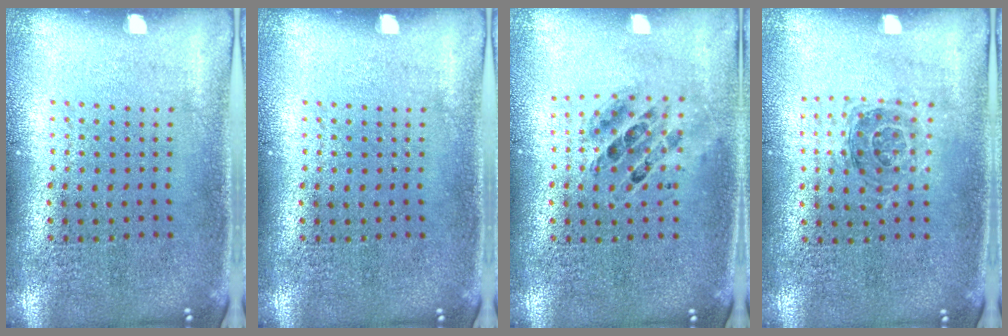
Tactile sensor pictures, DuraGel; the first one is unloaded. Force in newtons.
{"total": 0.0}
{"total": 0.7, "press": 0.7, "slide": 0.0}
{"total": 1.1, "press": 1.0, "slide": 0.3}